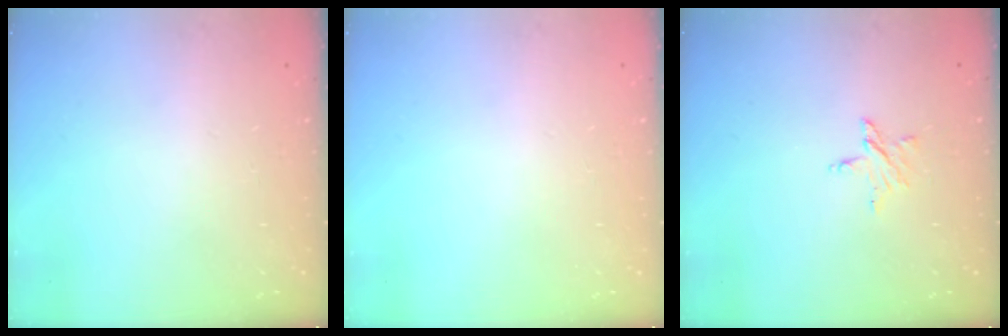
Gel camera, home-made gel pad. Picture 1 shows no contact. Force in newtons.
{"total": 0.0}
{"total": 3.3, "press": 3.3, "slide": 0.3}